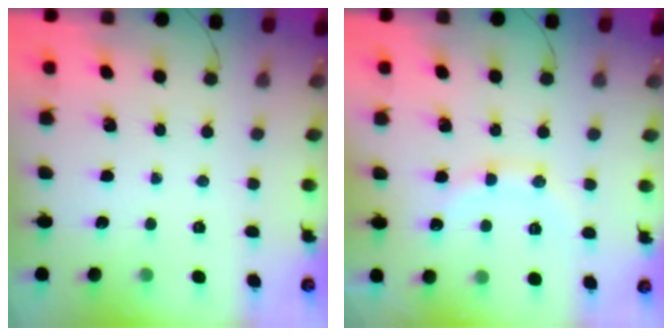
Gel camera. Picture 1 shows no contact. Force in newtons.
{"total": 11.1, "press": 11.1, "slide": 1.0}